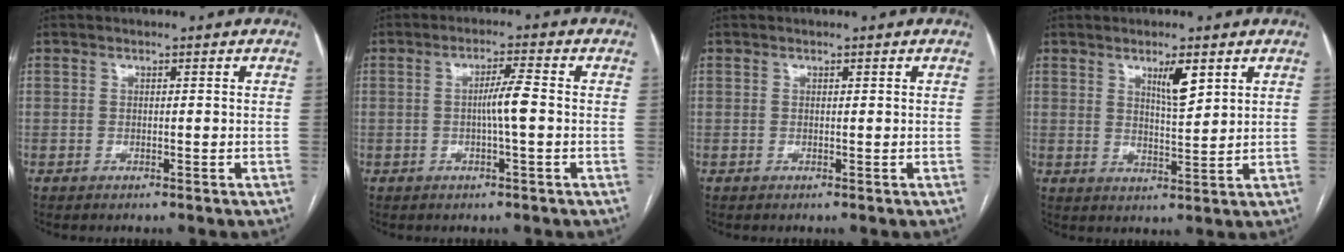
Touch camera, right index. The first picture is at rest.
{"total": 4.1, "force": [-0.4, -0.2, 4.1], "torque": [-0.073, 0.003, -0.007]}
{"total": 0.0}
{"total": 4.8, "force": [2.6, 0.8, 3.9], "torque": [-0.070, -0.004, 0.048]}